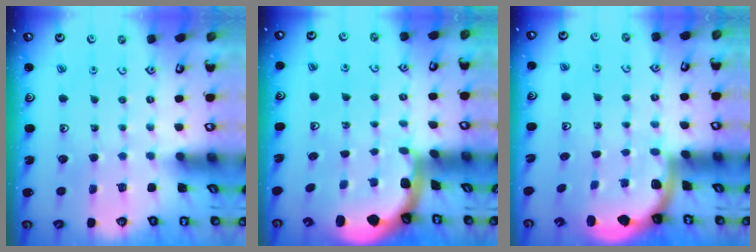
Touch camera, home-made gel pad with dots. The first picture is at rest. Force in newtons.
{"total": 1.6, "press": 1.6, "slide": 0.2}
{"total": 2.0, "press": 2.0, "slide": 0.5}